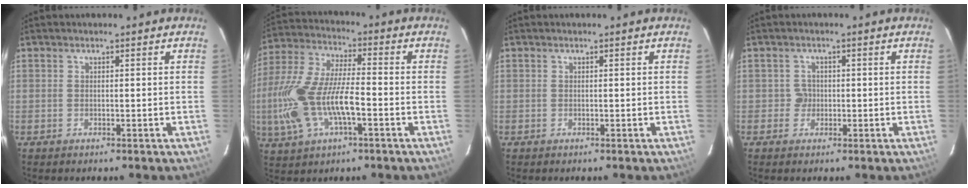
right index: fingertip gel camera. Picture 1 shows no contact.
{"total": 17.0, "force": [-4.4, 6.6, 15.0], "torque": [-0.324, -0.006, -0.084]}
{"total": 0.0}
{"total": 1.9, "force": [-0.3, 1.9, -0.2], "torque": [0.008, 0.009, -0.003]}